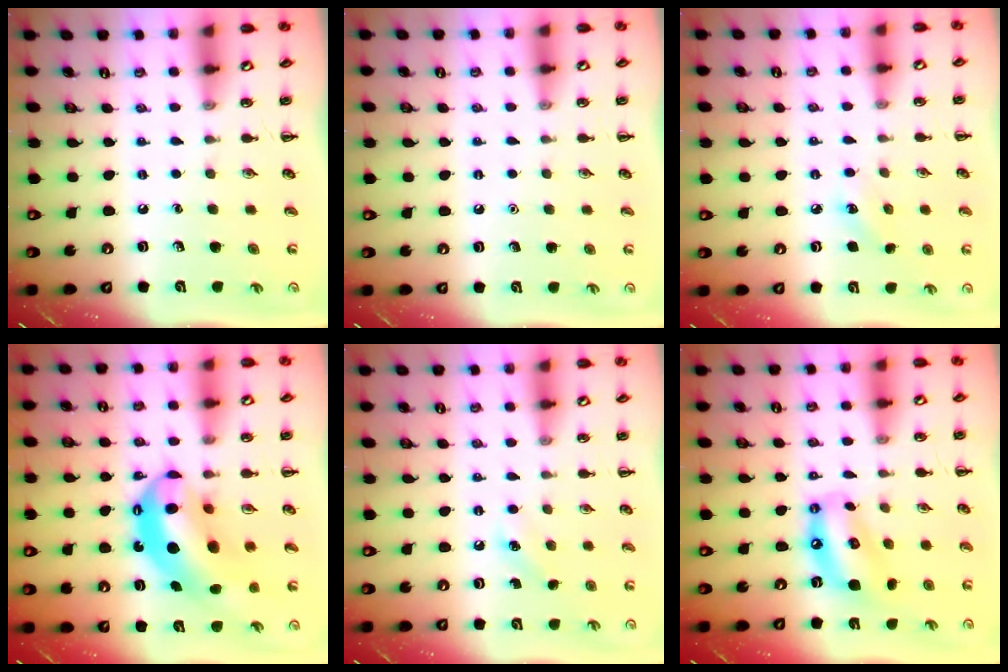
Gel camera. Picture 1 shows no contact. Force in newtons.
{"total": 1.6, "press": 1.6, "slide": 0.1}
{"total": 5.1, "press": 4.9, "slide": 1.4}
{"total": 15.4, "press": 14.8, "slide": 4.2}
{"total": 5.9, "press": 5.7, "slide": 1.7}
{"total": 11.1, "press": 10.7, "slide": 2.9}